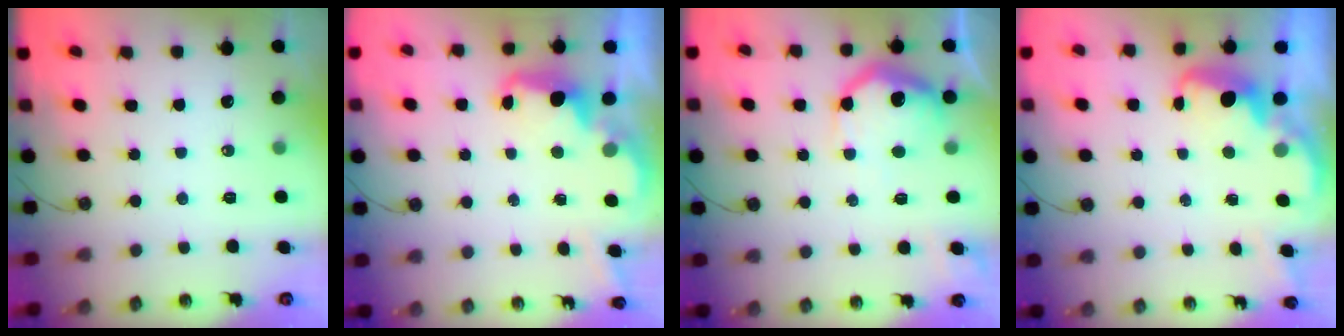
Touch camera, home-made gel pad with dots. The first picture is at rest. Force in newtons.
{"total": 2.4, "press": 2.4, "slide": 0.5}
{"total": 16.2, "press": 16.1, "slide": 1.3}
{"total": 2.7, "press": 2.6, "slide": 0.5}